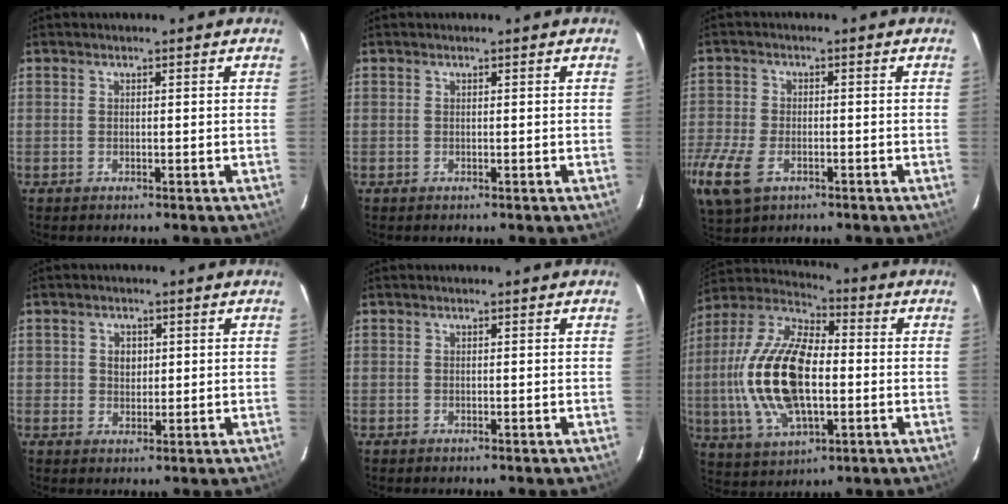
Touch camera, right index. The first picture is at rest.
{"total": 0.0}
{"total": 13.1, "force": [-6.1, 8.1, 8.2], "torque": [-0.224, -0.031, -0.110]}
{"total": 2.8, "force": [0.5, 2.6, 1.0], "torque": [-0.017, 0.007, 0.010]}
{"total": 0.0}
{"total": 20.7, "force": [-1.7, 10.2, 17.9], "torque": [-0.375, 0.005, -0.031]}